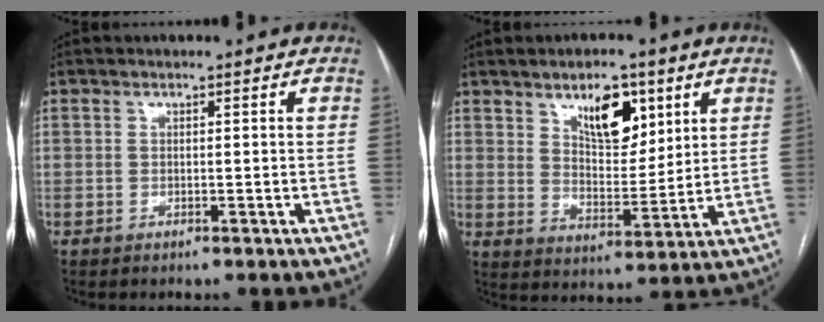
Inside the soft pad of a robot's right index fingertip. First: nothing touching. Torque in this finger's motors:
{"motor_torque": [0.32, 0.33, 0.42, 0.07]}